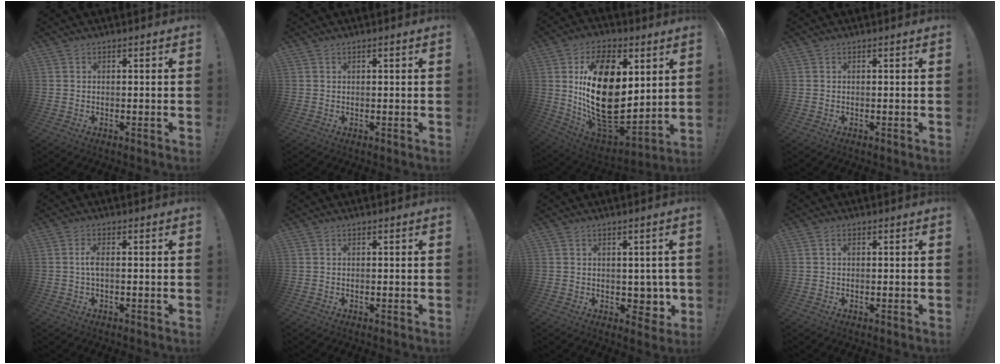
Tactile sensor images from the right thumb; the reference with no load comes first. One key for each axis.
{"total": 0.6, "fx": 0.3, "fy": -0.1, "fz": 0.5, "tx": -0.005, "ty": -0.001, "tz": 0.003}
{"total": 27.6, "fx": 4.2, "fy": 16.6, "fz": 21.6, "tx": -0.409, "ty": -0.034, "tz": 0.085}
{"total": 0.0}
{"total": 3.1, "fx": -0.2, "fy": 0.8, "fz": 3.0, "tx": -0.070, "ty": 0.005, "tz": -0.006}
{"total": 0.0}
{"total": 5.3, "fx": 1.2, "fy": 4.7, "fz": 2.2, "tx": -0.010, "ty": -0.014, "tz": 0.029}
{"total": 0.9, "fx": 0.3, "fy": 0.6, "fz": 0.6, "tx": -0.019, "ty": 0.006, "tz": 0.005}